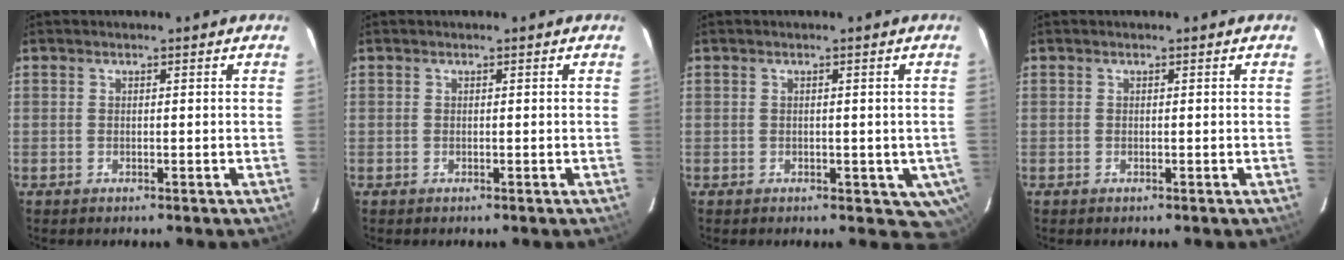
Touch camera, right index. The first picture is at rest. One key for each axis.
{"total": 0.0}
{"total": 4.7, "fx": -0.9, "fy": 3.6, "fz": 2.9, "tx": -0.023, "ty": 0.004, "tz": -0.003}
{"total": 0.0}